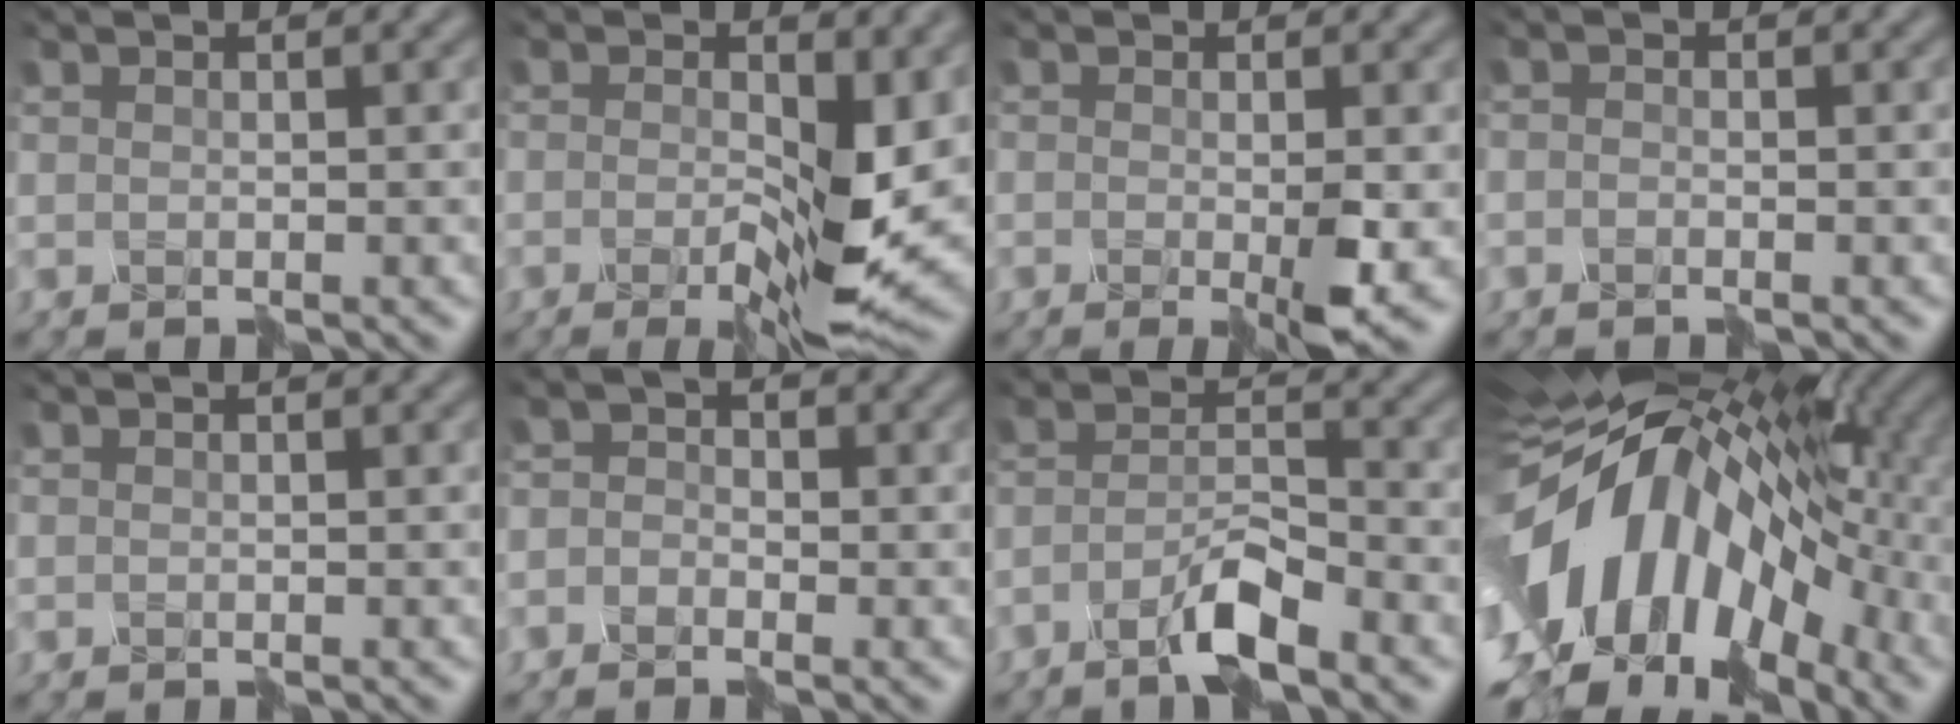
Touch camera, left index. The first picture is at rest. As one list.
[{"total": 10.1, "force": [-2.4, 3.9, 9.0], "torque": [-0.154, 0.000, -0.041]}, {"total": 2.9, "force": [-1.3, -0.1, 2.6], "torque": [-0.053, -0.011, -0.020]}, {"total": 1.4, "force": [-1.4, -0.1, -0.3], "torque": [0.011, 0.000, -0.021]}, {"total": 0.0}, {"total": 3.3, "force": [-2.4, 2.2, -0.1], "torque": [0.015, 0.014, -0.058]}, {"total": 3.8, "force": [-3.6, -0.2, 1.2], "torque": [-0.039, 0.004, -0.072]}, {"total": 15.6, "force": [-3.8, 9.0, 12.2], "torque": [-0.231, -0.003, -0.078]}]